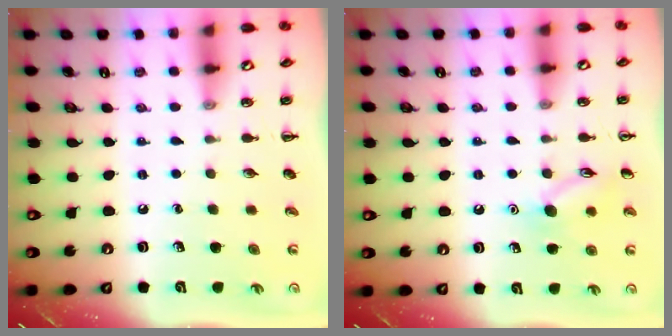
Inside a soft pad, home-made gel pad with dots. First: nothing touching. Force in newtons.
{"total": 9.6, "press": 9.5, "slide": 0.6}